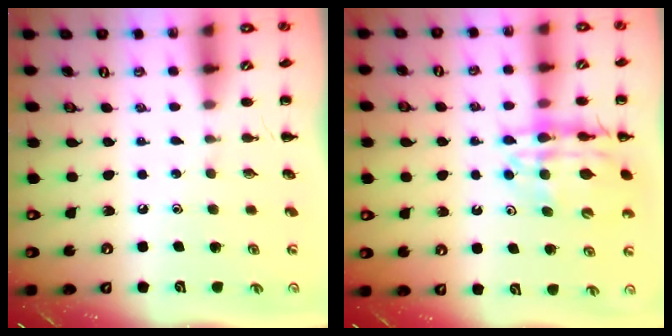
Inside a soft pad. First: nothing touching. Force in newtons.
{"total": 15.0, "press": 14.6, "slide": 3.6}